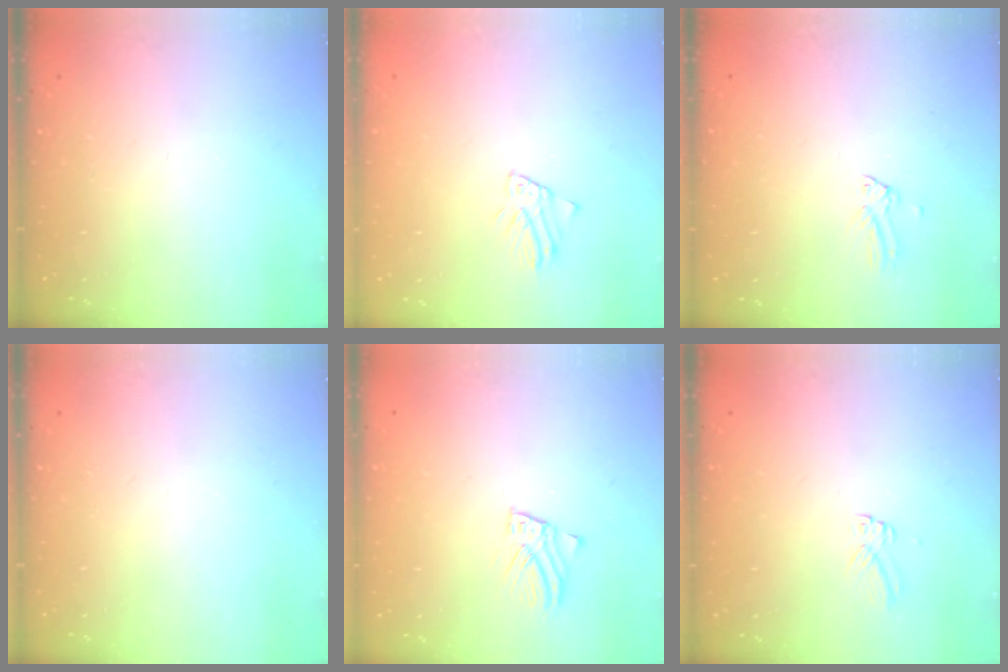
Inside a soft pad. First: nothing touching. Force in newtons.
{"total": 1.7, "press": 1.6, "slide": 0.1}
{"total": 0.0}
{"total": 0.0}
{"total": 3.1, "press": 3.1, "slide": 0.2}
{"total": 2.9, "press": 2.9, "slide": 0.2}